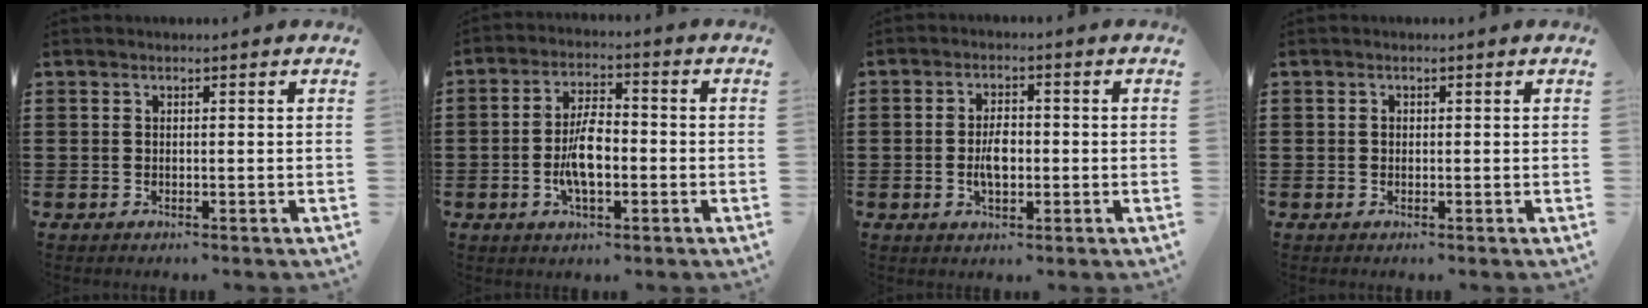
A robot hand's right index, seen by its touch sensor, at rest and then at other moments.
{"total": 7.3, "force": [-1.5, 3.1, 6.5], "torque": [-0.139, 0.000, -0.033]}
{"total": 4.3, "force": [-0.6, 2.2, 3.6], "torque": [-0.075, 0.003, -0.013]}
{"total": 0.6, "force": [0.0, 0.5, 0.3], "torque": [-0.007, 0.003, 0.000]}